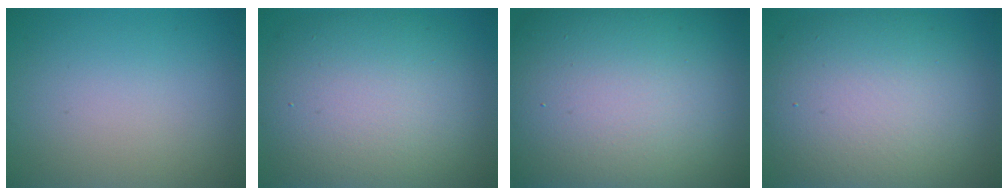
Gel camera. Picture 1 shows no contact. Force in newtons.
{"total": 11.6, "press": 11.5, "slide": 1.2}
{"total": 22.1, "press": 22.0, "slide": 1.5}
{"total": 11.5, "press": 11.5, "slide": 1.0}